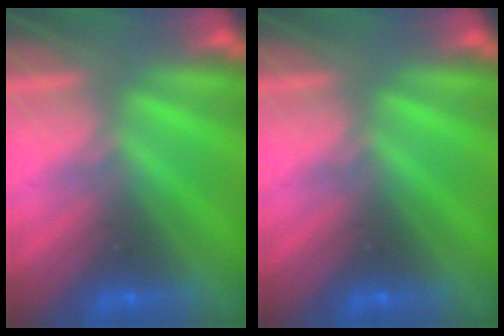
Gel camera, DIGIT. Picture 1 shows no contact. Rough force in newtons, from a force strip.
{"total": 0.0}